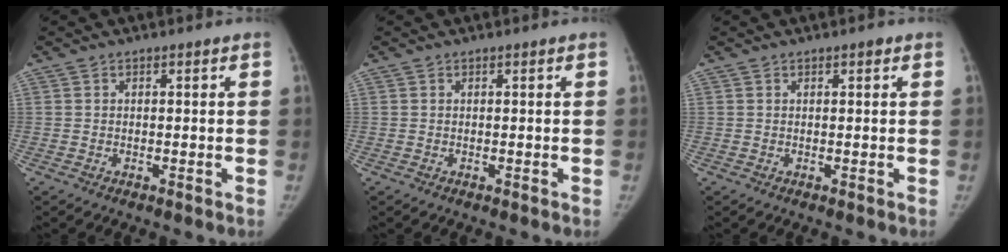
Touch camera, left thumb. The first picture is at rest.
{"total": 0.0}
{"total": 0.7, "force": [0.4, 0.3, 0.5], "torque": [-0.004, 0.000, 0.004]}